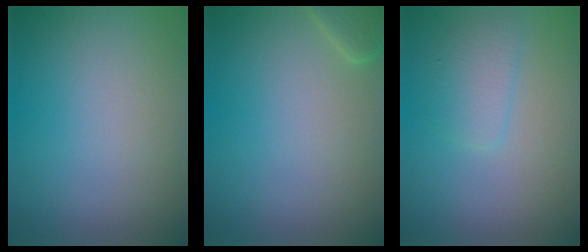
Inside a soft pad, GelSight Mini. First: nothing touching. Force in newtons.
{"total": 1.7, "press": 1.7, "slide": 0.2}
{"total": 1.9, "press": 1.9, "slide": 0.2}